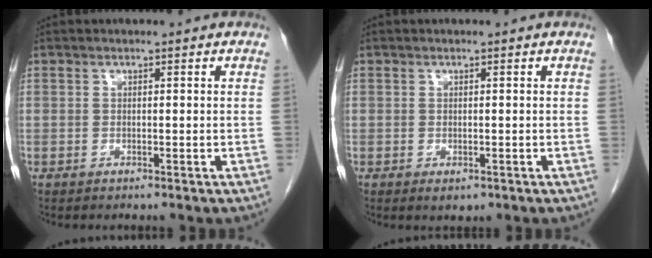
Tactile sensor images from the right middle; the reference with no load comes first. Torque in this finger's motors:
{"motor_torque": [0.52, -0.28, 0.04, 0.03]}